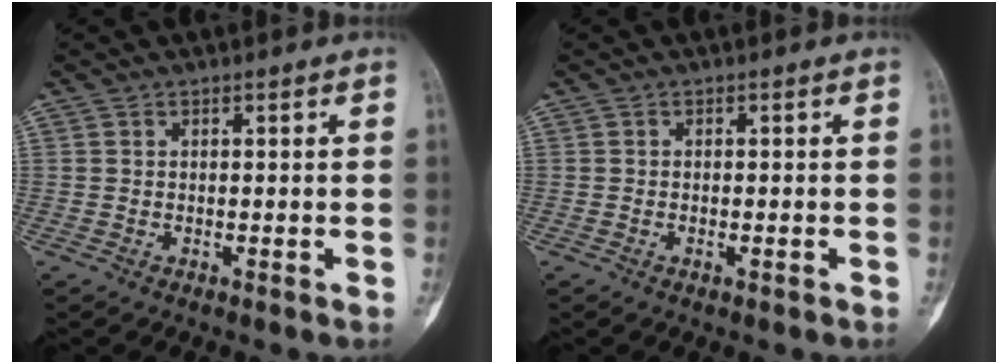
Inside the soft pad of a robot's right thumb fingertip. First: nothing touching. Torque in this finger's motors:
{"motor_torque": [-0.55, 0.17, 0.04, 0.00, -0.07]}